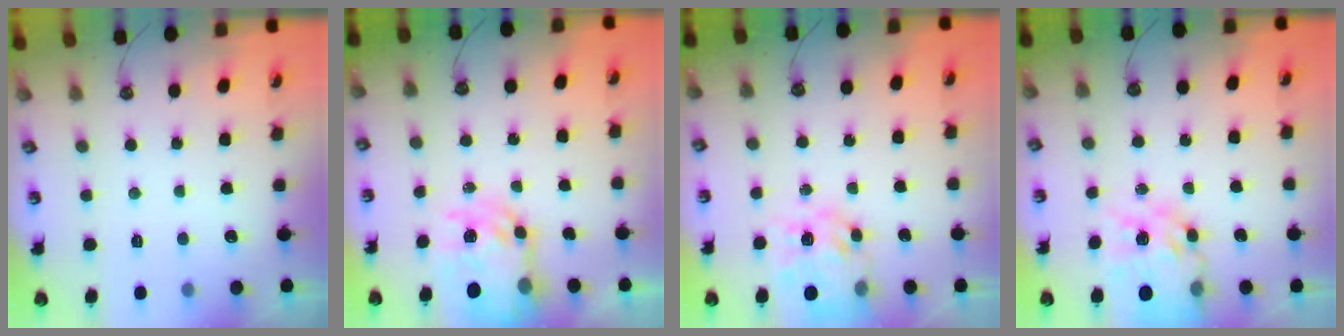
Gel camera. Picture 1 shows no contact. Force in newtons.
{"total": 10.2, "press": 10.2, "slide": 1.0}
{"total": 13.0, "press": 13.0, "slide": 1.0}
{"total": 16.9, "press": 16.8, "slide": 1.6}